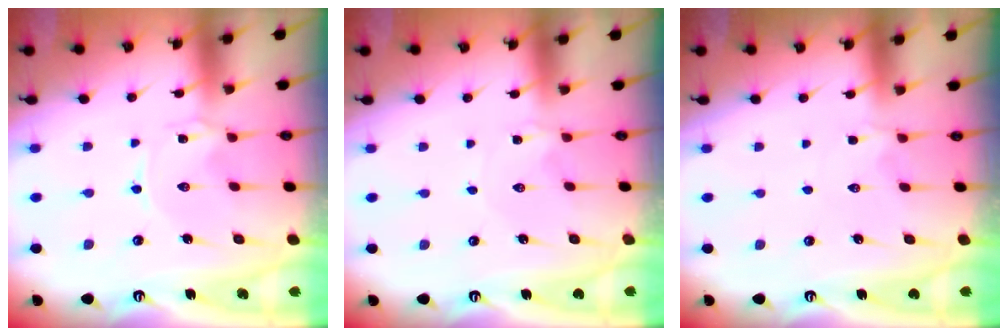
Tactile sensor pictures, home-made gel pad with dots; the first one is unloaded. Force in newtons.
{"total": 1.4, "press": 1.4, "slide": 0.3}
{"total": 1.1, "press": 0.9, "slide": 0.6}